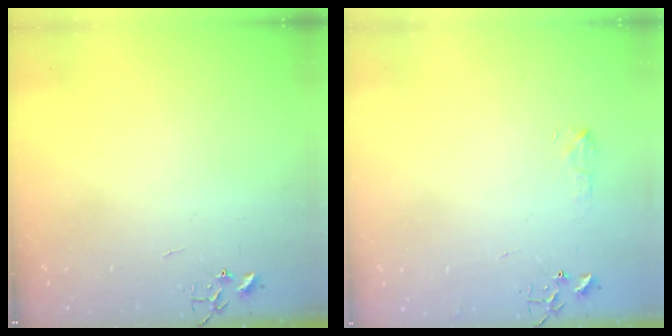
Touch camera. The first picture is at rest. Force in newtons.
{"total": 6.4, "press": 6.3, "slide": 0.9}